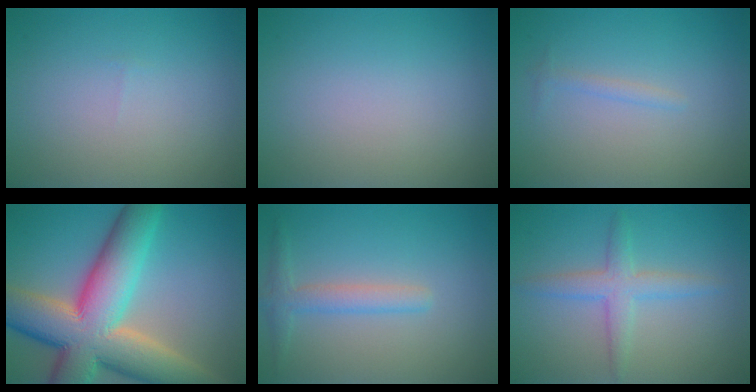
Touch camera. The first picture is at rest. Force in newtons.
{"total": 0.0}
{"total": 0.8, "press": 0.8, "slide": 0.0}
{"total": 14.0, "press": 14.0, "slide": 1.1}
{"total": 2.2, "press": 2.2, "slide": 0.1}
{"total": 2.9, "press": 2.9, "slide": 0.1}